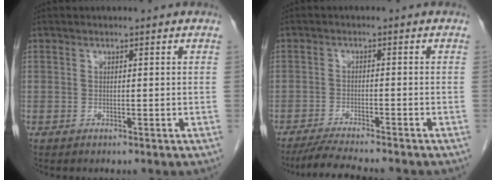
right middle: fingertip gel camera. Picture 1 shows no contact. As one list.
[{"total": 7.2, "force": [-6.5, 0.0, 3.2], "torque": [-0.056, -0.022, -0.107]}]